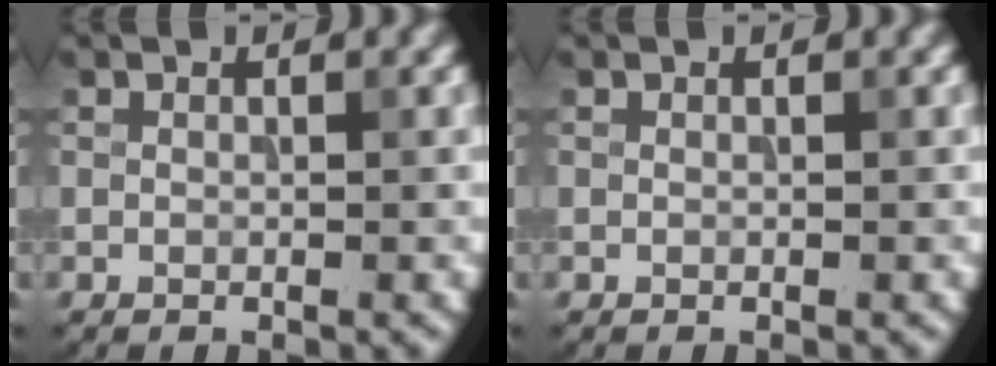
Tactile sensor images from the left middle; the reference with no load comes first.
{"total": 0.0}